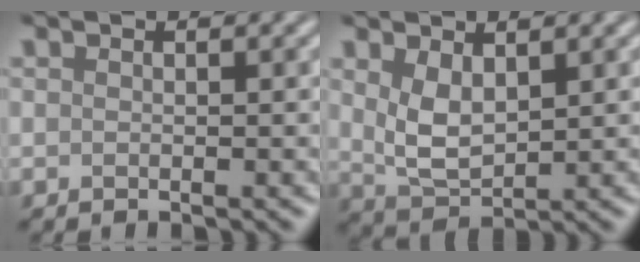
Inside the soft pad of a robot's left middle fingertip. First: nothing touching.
{"total": 3.6, "force": [1.2, 1.9, 2.7], "torque": [-0.067, -0.005, 0.031]}